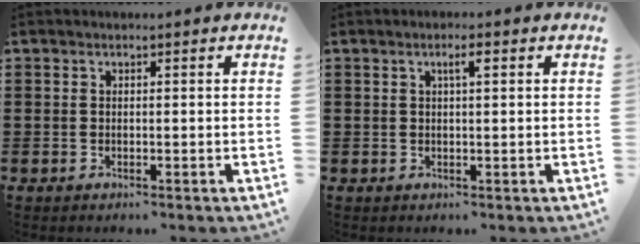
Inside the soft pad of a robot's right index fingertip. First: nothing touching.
{"total": 1.8, "force": [0.7, 0.3, 1.7], "torque": [-0.033, 0.005, 0.009]}